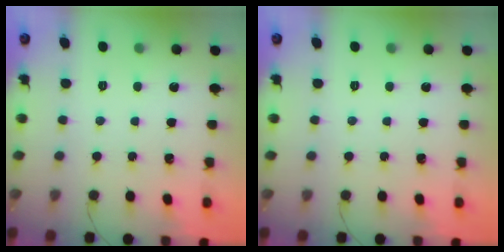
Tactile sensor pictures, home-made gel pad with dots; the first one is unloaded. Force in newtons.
{"total": 0.0}